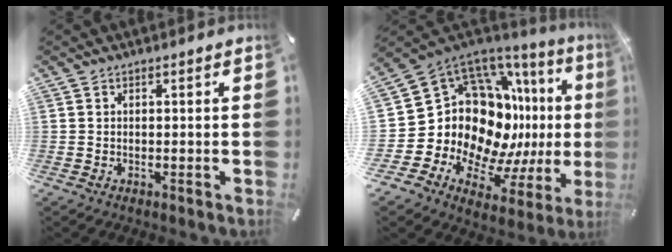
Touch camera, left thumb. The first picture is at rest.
{"total": 19.9, "force": [2.2, 15.5, 12.3], "torque": [-0.194, -0.091, 0.094]}